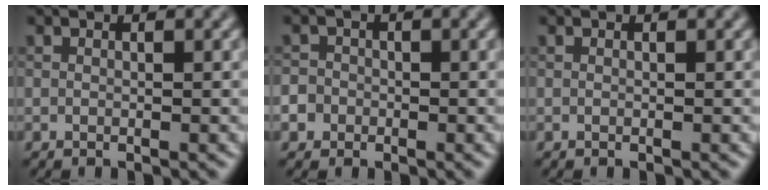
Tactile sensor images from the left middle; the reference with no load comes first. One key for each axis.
{"total": 3.9, "fx": -1.8, "fy": 3.4, "fz": 0.8, "tx": 0.001, "ty": 0.001, "tz": -0.051}
{"total": 0.0}